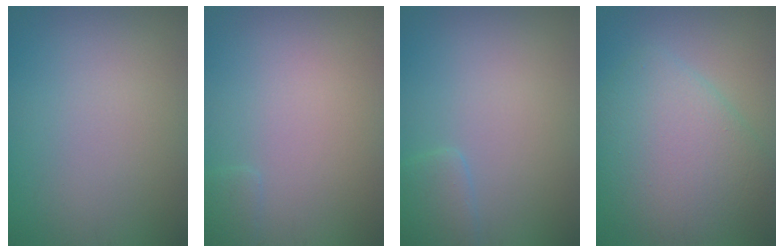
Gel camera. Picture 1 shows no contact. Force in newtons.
{"total": 0.7, "press": 0.7, "slide": 0.1}
{"total": 1.8, "press": 1.8, "slide": 0.2}
{"total": 7.3, "press": 7.3, "slide": 0.2}